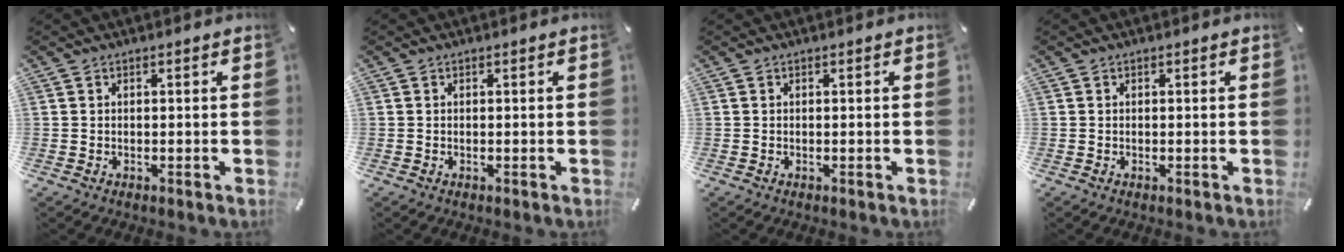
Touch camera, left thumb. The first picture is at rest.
{"total": 0.0}
{"total": 0.0}
{"total": 0.0}